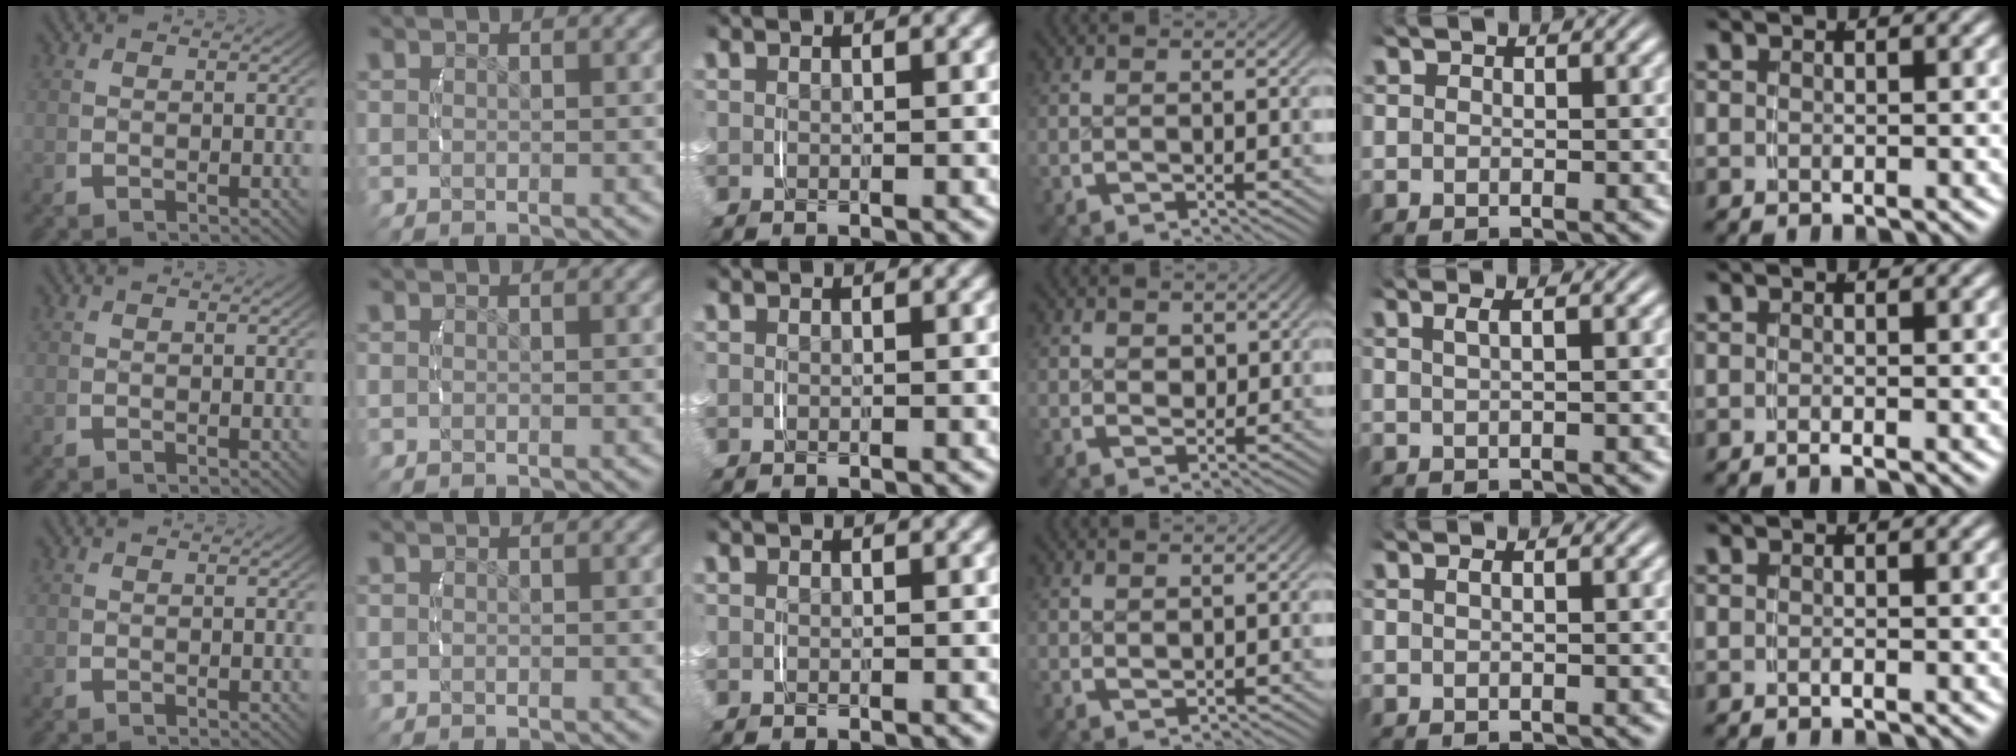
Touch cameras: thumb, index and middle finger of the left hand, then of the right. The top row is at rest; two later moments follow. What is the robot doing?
{"motion": "lift_and_place", "object": "small bumper sticker"}